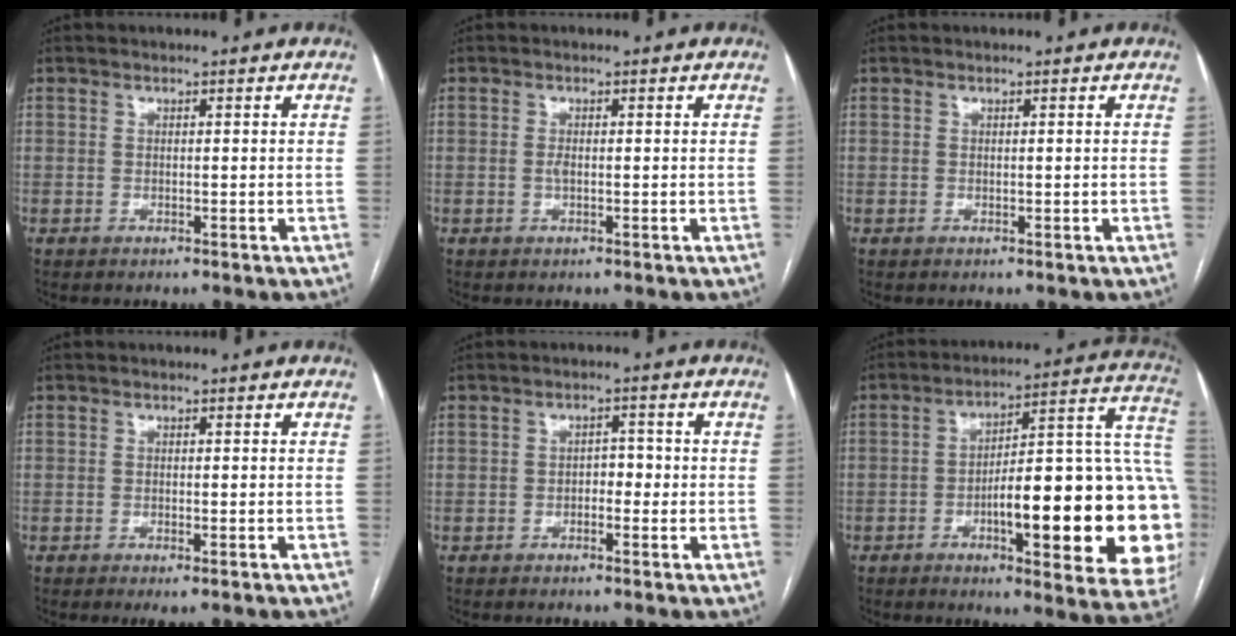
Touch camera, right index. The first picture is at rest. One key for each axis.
{"total": 0.8, "fx": -0.1, "fy": 0.3, "fz": 0.8, "tx": -0.018, "ty": 0.002, "tz": 0.000}
{"total": 0.0}
{"total": 1.6, "fx": -0.9, "fy": 0.3, "fz": 1.3, "tx": -0.018, "ty": -0.004, "tz": -0.012}
{"total": 2.3, "fx": -0.6, "fy": 1.3, "fz": 1.8, "tx": -0.018, "ty": 0.009, "tz": -0.010}
{"total": 27.3, "fx": -5.5, "fy": 5.2, "fz": 26.2, "tx": -0.266, "ty": 0.021, "tz": -0.067}